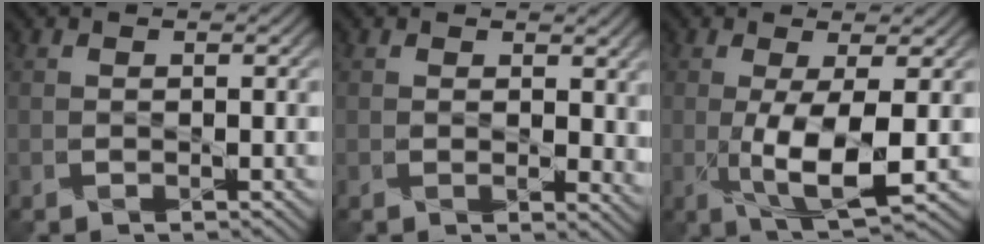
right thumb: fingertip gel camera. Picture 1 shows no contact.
{"total": 4.5, "force": [0.8, 2.8, 3.4], "torque": [-0.060, -0.009, 0.018]}
{"total": 6.5, "force": [-1.2, 1.6, 6.2], "torque": [-0.135, -0.011, -0.012]}